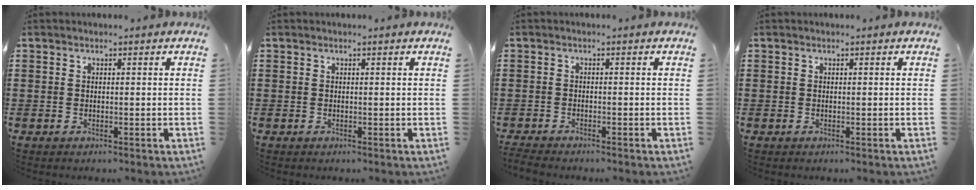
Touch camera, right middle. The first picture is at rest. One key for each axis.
{"total": 0.0}
{"total": 1.5, "fx": -1.5, "fy": -0.1, "fz": 0.4, "tx": -0.017, "ty": -0.005, "tz": -0.031}
{"total": 0.0}